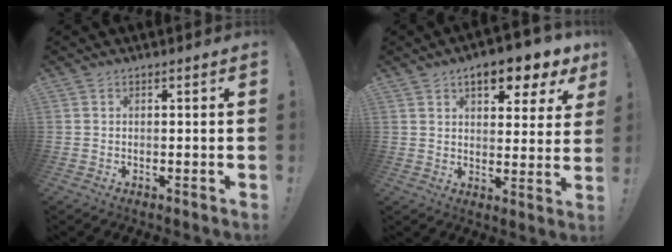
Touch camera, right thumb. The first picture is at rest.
{"total": 9.7, "force": [5.8, 3.9, 6.7], "torque": [-0.084, -0.033, 0.095]}